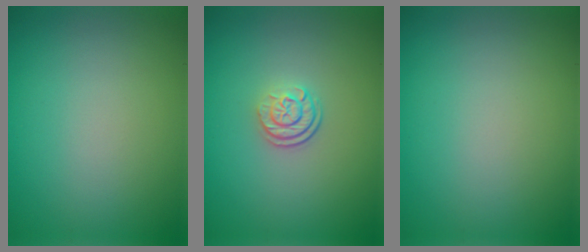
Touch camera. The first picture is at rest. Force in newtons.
{"total": 2.3, "press": 1.7, "slide": 1.7}
{"total": 0.0}